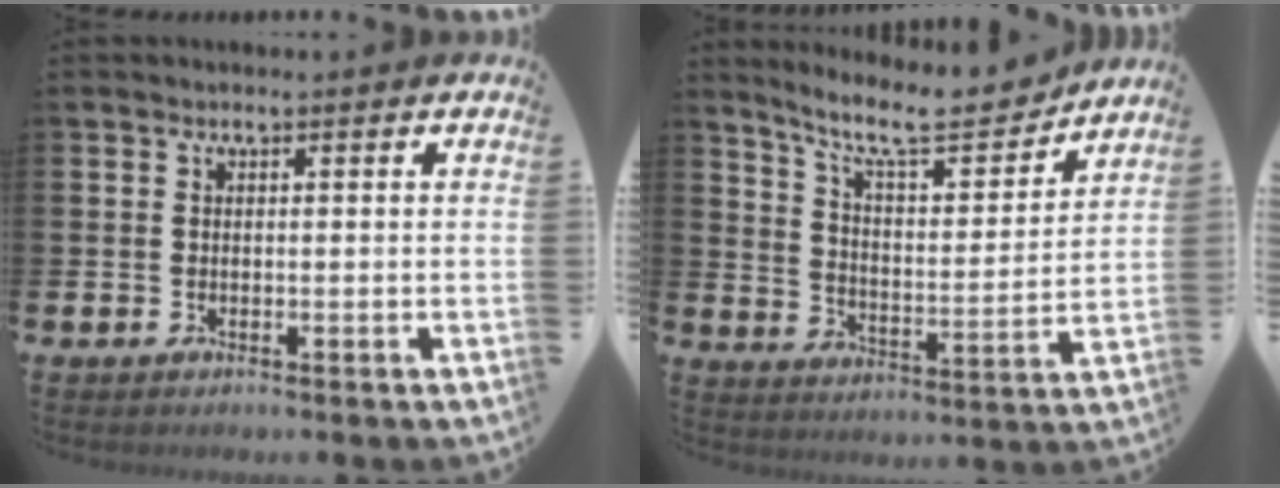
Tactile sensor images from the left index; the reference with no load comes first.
{"total": 10.1, "force": [9.1, 1.9, 3.9], "torque": [-0.100, -0.059, 0.159]}